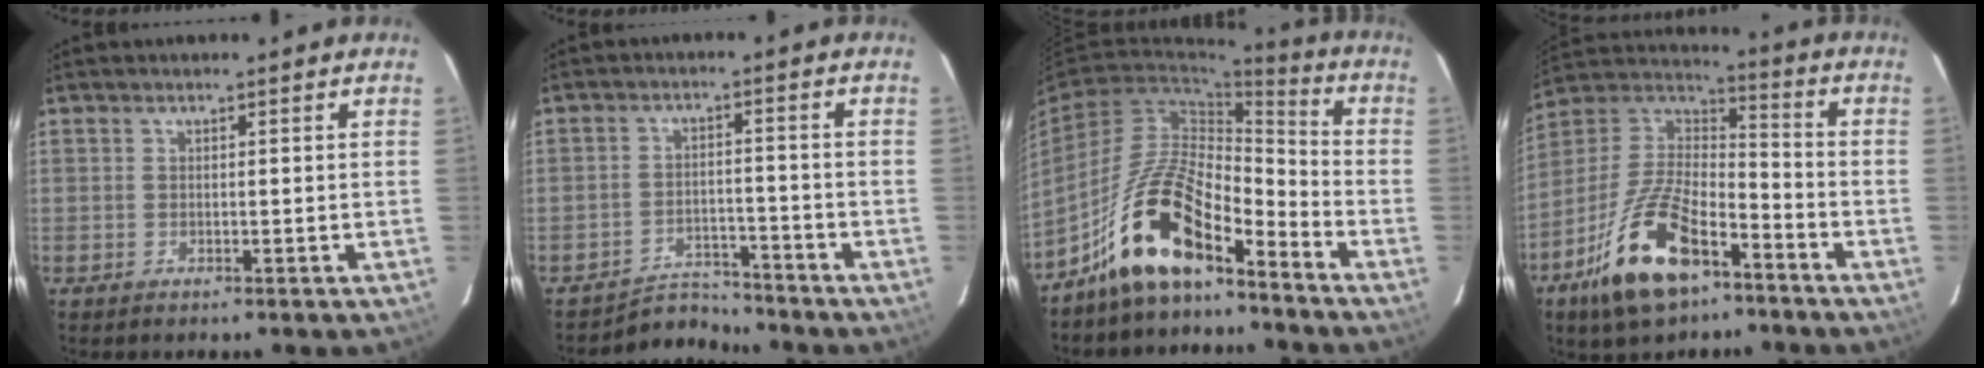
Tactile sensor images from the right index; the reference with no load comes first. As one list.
[{"total": 4.9, "force": [-4.6, 0.8, -1.4], "torque": [0.026, 0.010, -0.072]}, {"total": 13.1, "force": [-9.3, 3.7, 8.4], "torque": [-0.170, 0.022, -0.171]}, {"total": 17.0, "force": [-9.8, 6.4, 12.2], "torque": [-0.251, 0.002, -0.180]}]